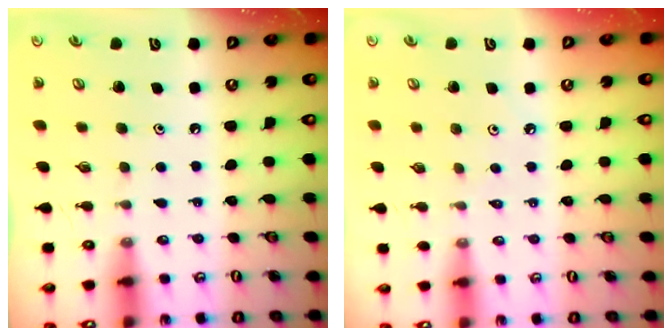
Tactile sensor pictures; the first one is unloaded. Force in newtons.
{"total": 1.1, "press": 1.1, "slide": 0.4}